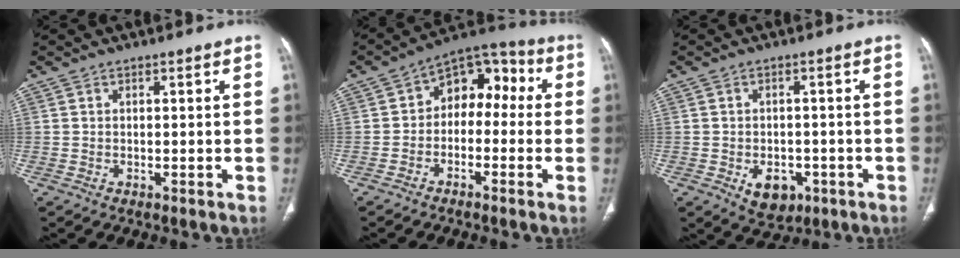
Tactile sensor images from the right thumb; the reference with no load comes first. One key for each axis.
{"total": 10.2, "fx": -0.6, "fy": 7.3, "fz": 7.1, "tx": -0.059, "ty": 0.049, "tz": -0.028}
{"total": 8.2, "fx": -3.4, "fy": 5.7, "fz": 4.9, "tx": -0.048, "ty": 0.014, "tz": -0.037}